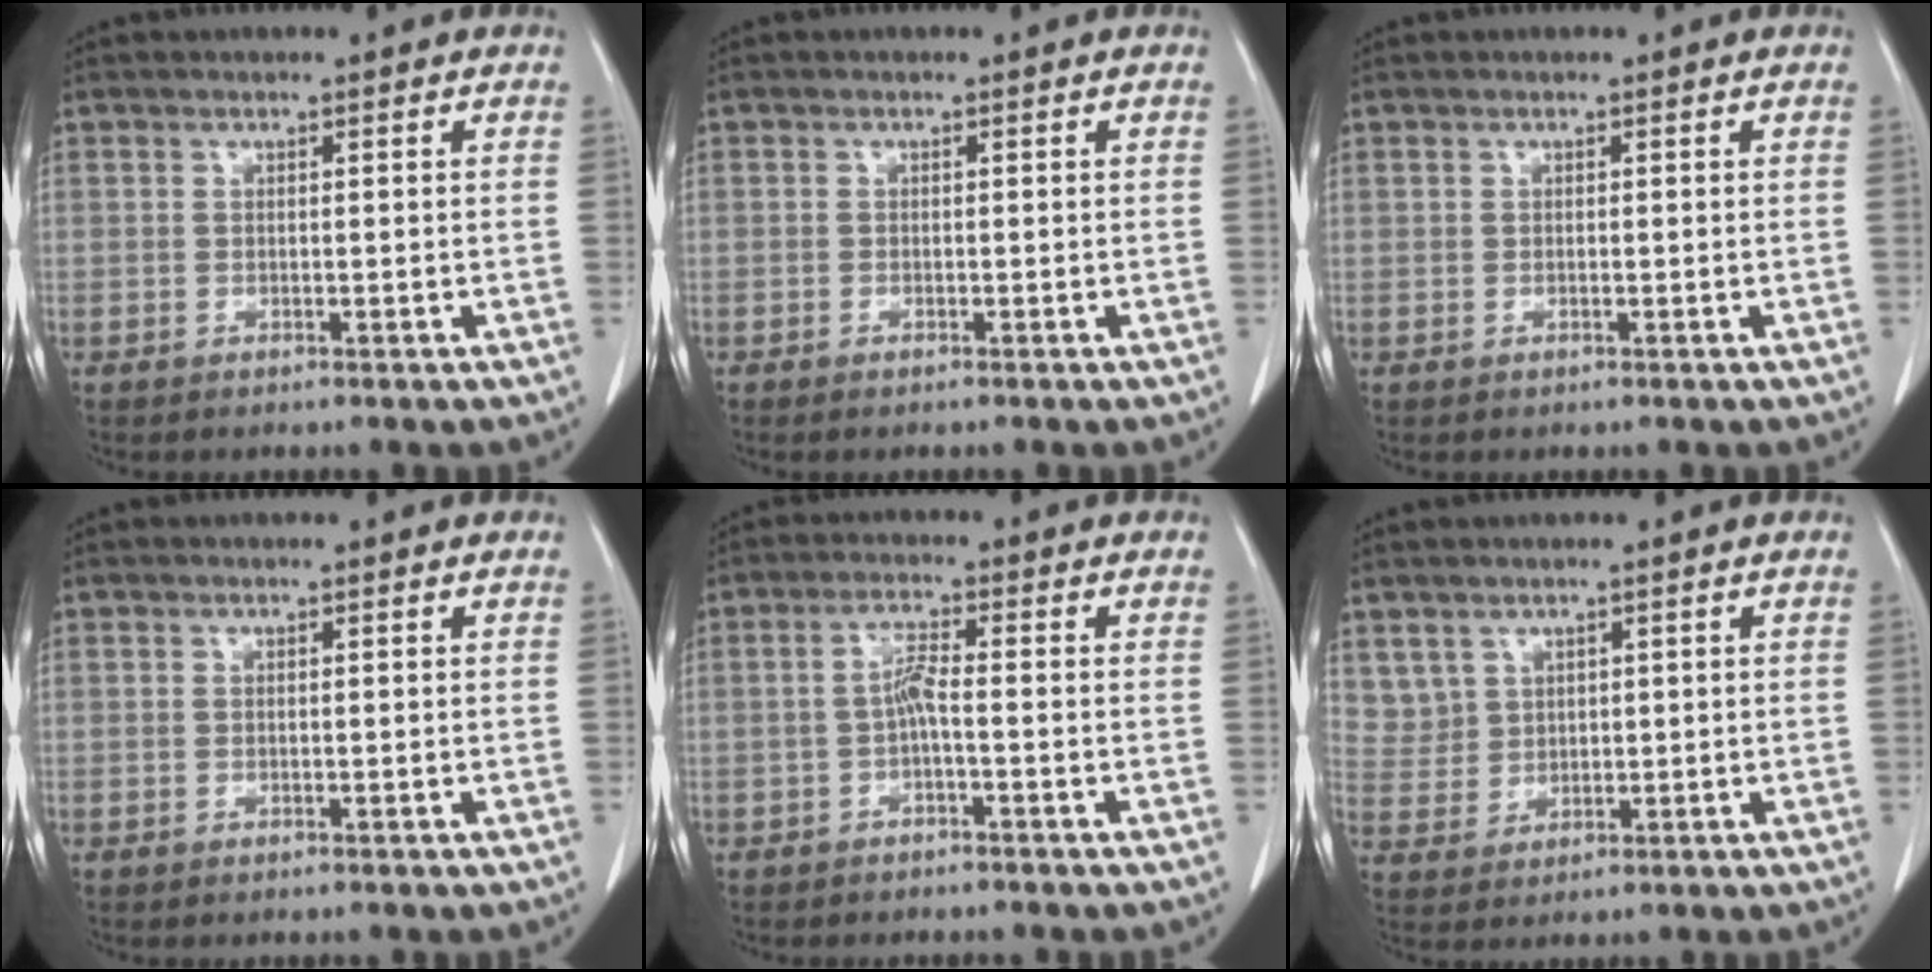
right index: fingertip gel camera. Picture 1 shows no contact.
{"total": 0.5, "force": [-0.5, 0.1, 0.3], "torque": [-0.008, -0.002, -0.007]}
{"total": 0.0}
{"total": 0.0}
{"total": 2.9, "force": [-0.7, 0.2, 2.8], "torque": [-0.055, 0.007, -0.015]}
{"total": 4.5, "force": [2.6, 3.7, 0.1], "torque": [0.002, 0.003, 0.060]}